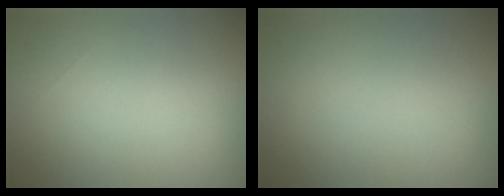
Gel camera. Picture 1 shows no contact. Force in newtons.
{"total": 0.0}